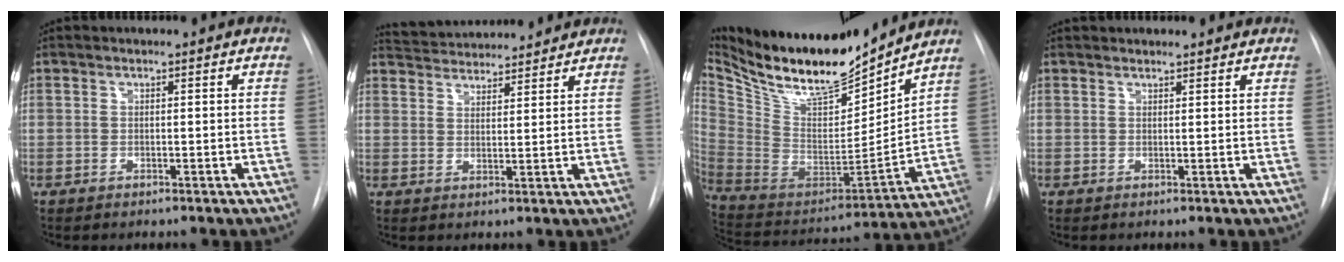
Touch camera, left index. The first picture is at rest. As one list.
[{"total": 11.3, "force": [10.9, 1.9, 2.6], "torque": [-0.041, 0.022, 0.161]}, {"total": 20.9, "force": [18.4, 4.0, 9.1], "torque": [-0.171, -0.033, 0.322]}, {"total": 4.3, "force": [4.1, 0.9, 1.0], "torque": [-0.011, 0.027, 0.049]}]